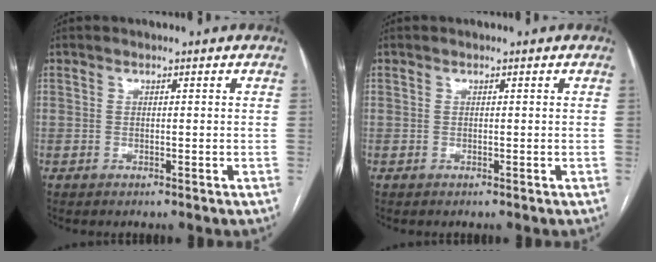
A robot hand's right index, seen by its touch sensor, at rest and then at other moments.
{"total": 0.0}